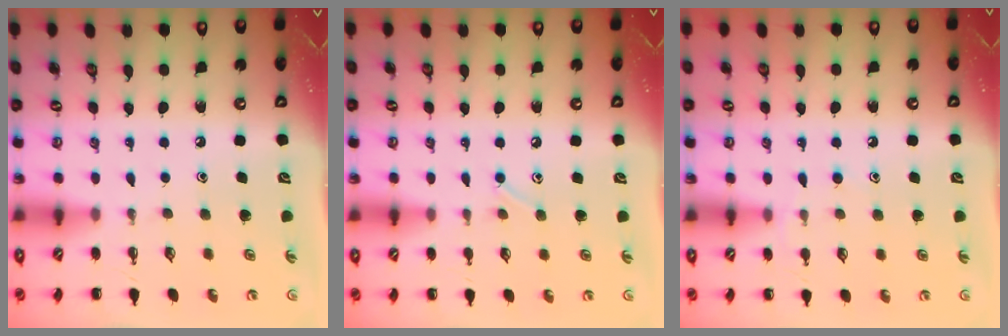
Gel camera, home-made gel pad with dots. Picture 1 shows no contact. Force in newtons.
{"total": 4.4, "press": 4.2, "slide": 1.3}
{"total": 5.6, "press": 5.2, "slide": 2.1}